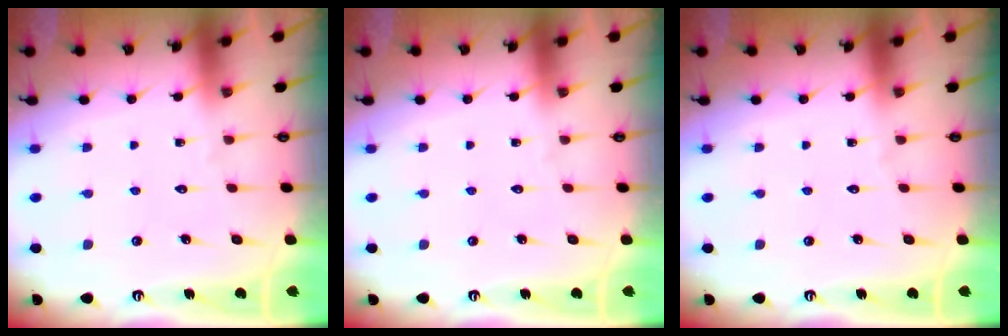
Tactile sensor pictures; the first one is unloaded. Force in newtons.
{"total": 0.0}
{"total": 0.0}